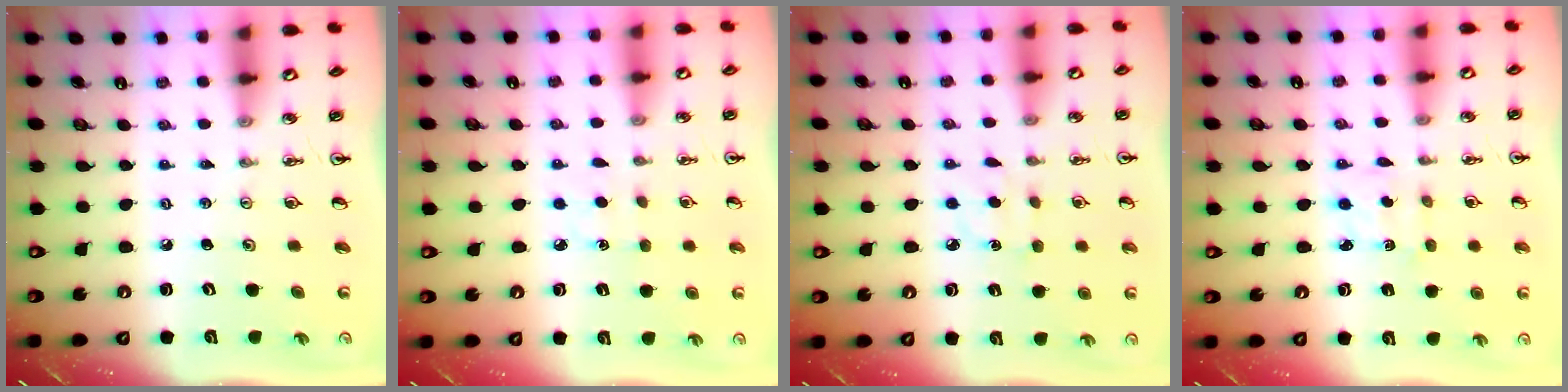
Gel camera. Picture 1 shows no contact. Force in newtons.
{"total": 3.6, "press": 3.6, "slide": 0.5}
{"total": 5.4, "press": 5.4, "slide": 0.6}
{"total": 2.3, "press": 2.3, "slide": 0.4}